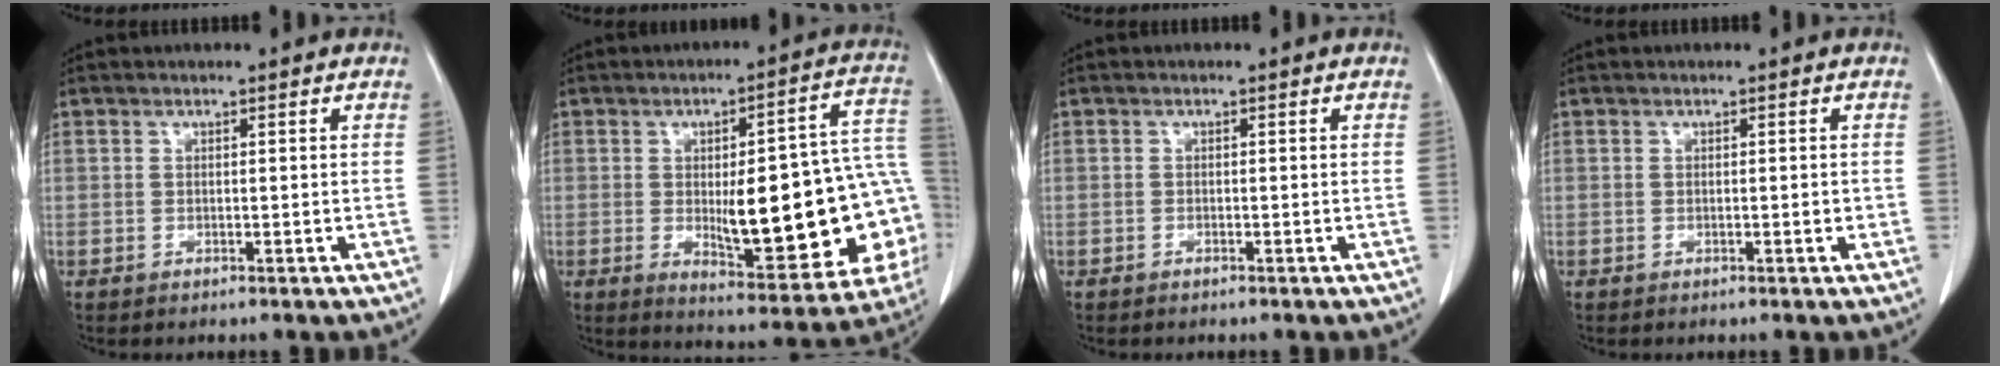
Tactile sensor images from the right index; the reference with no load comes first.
{"total": 23.5, "force": [-2.8, 6.2, 22.5], "torque": [-0.220, 0.026, -0.014]}
{"total": 0.0}
{"total": 0.7, "force": [-0.1, 0.2, 0.7], "torque": [-0.010, 0.000, 0.001]}